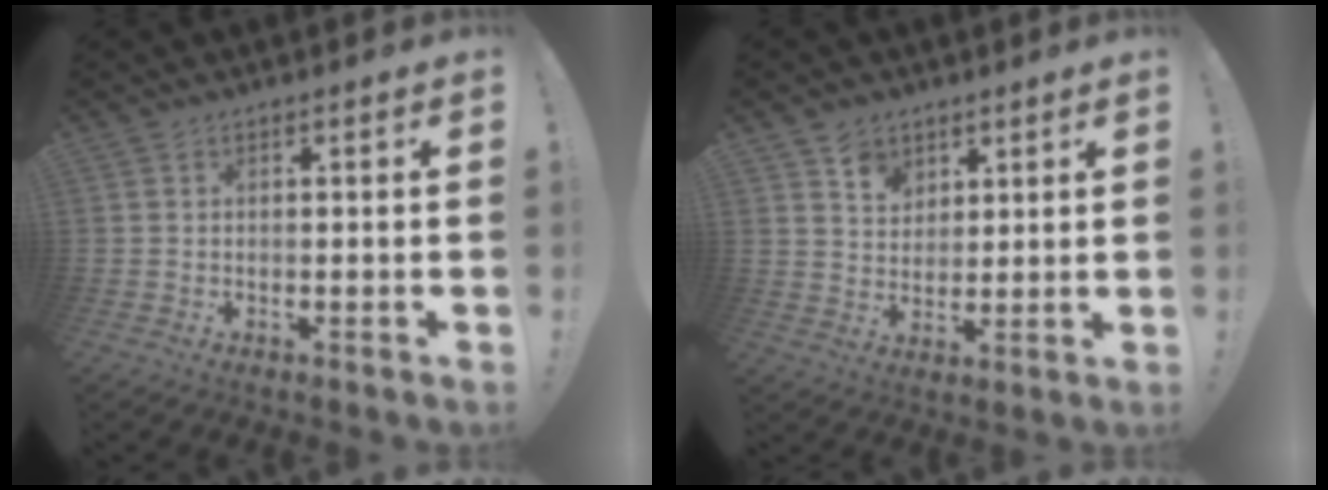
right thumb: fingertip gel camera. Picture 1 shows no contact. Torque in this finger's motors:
{"motor_torque": [1.19, 0.87, 0.07, -0.21, 0.00]}